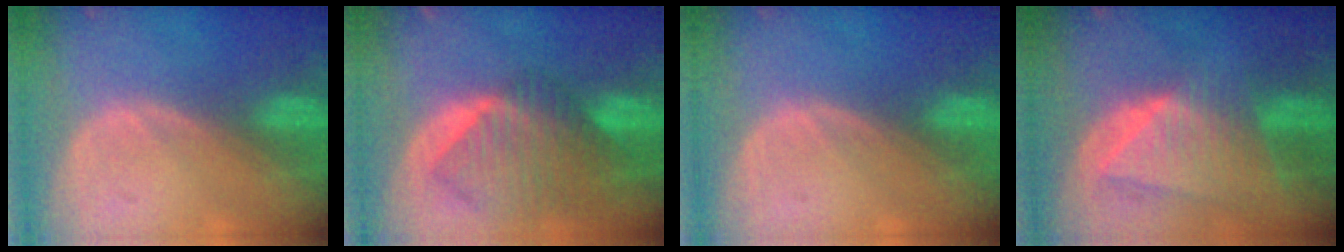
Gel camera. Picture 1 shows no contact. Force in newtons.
{"total": 10.3, "press": 8.8, "slide": 5.3}
{"total": 0.0}
{"total": 9.1, "press": 8.0, "slide": 4.3}